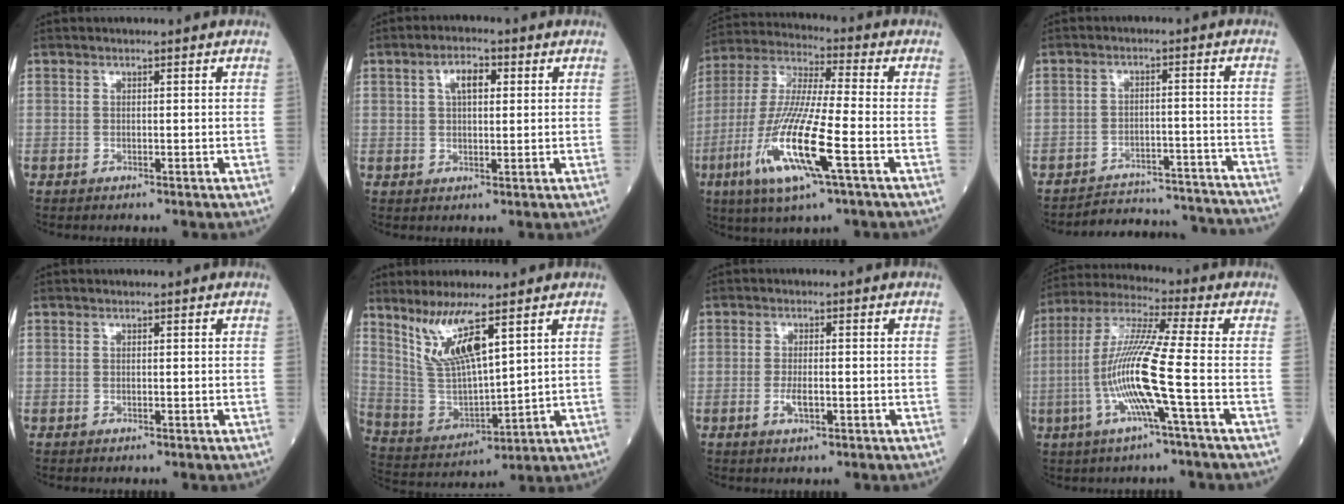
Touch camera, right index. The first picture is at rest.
{"total": 4.3, "force": [1.5, 2.0, 3.6], "torque": [-0.063, 0.011, 0.024]}
{"total": 16.6, "force": [-5.9, 1.2, 15.5], "torque": [-0.325, -0.021, -0.111]}
{"total": 16.4, "force": [-16.2, 2.1, 1.7], "torque": [-0.006, 0.028, -0.199]}
{"total": 0.0}
{"total": 10.6, "force": [6.3, 1.4, 8.3], "torque": [-0.177, -0.010, 0.139]}
{"total": 2.8, "force": [-0.9, 0.8, 2.5], "torque": [-0.052, -0.001, -0.014]}
{"total": 12.9, "force": [-3.2, -0.9, 12.4], "torque": [-0.255, -0.002, -0.072]}